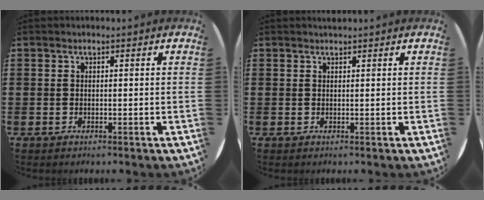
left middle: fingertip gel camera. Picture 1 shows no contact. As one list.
[{"total": 0.5, "force": [0.5, -0.1, 0.0], "torque": [0.000, 0.001, 0.010]}]